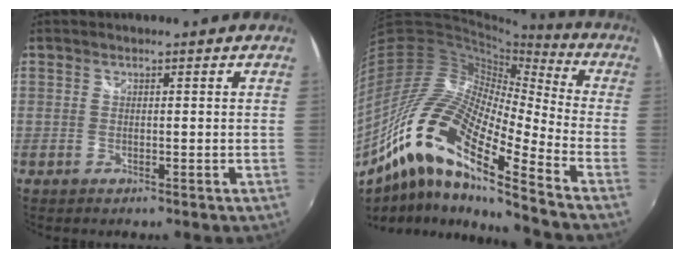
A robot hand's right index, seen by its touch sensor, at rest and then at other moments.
{"total": 21.8, "force": [-11.9, 5.0, 17.6], "torque": [-0.310, -0.028, -0.249]}